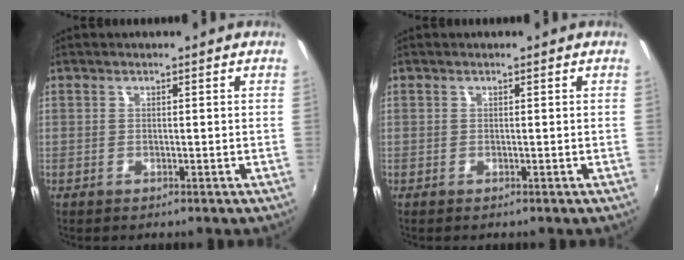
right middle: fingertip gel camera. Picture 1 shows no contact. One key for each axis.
{"total": 0.0}